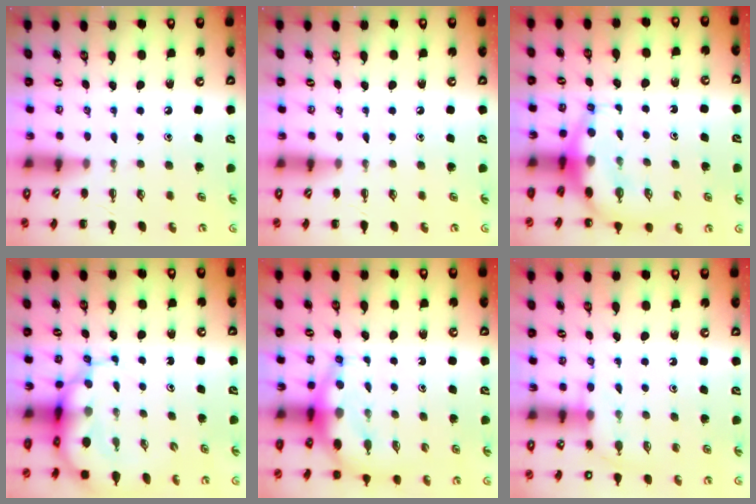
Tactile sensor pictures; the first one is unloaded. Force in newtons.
{"total": 0.0}
{"total": 8.8, "press": 8.7, "slide": 1.2}
{"total": 8.3, "press": 8.0, "slide": 2.3}
{"total": 6.5, "press": 6.3, "slide": 1.5}
{"total": 5.3, "press": 5.3, "slide": 0.6}